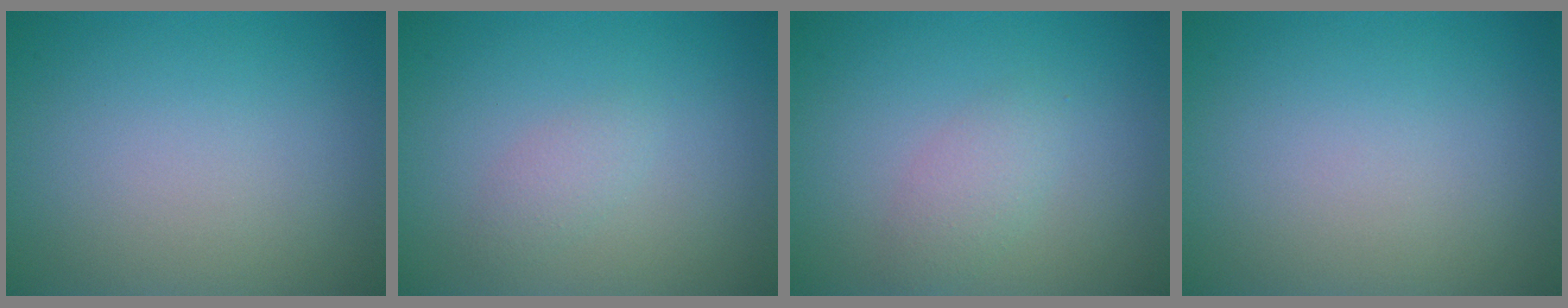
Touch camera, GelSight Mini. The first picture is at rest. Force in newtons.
{"total": 1.2, "press": 1.2, "slide": 0.0}
{"total": 1.8, "press": 1.8, "slide": 0.1}
{"total": 0.0}